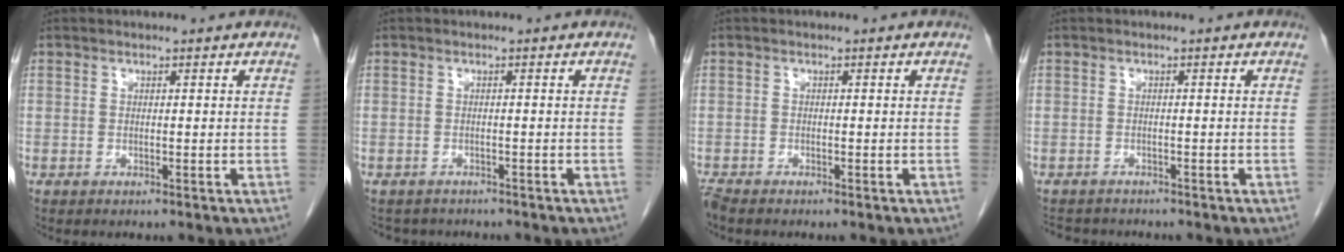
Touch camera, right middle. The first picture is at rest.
{"total": 3.7, "force": [-3.4, 1.4, 0.2], "torque": [-0.006, -0.004, -0.045]}
{"total": 1.3, "force": [-1.3, 0.1, 0.3], "torque": [-0.015, -0.007, -0.026]}
{"total": 4.9, "force": [-4.6, 1.4, 0.9], "torque": [-0.015, -0.008, -0.067]}